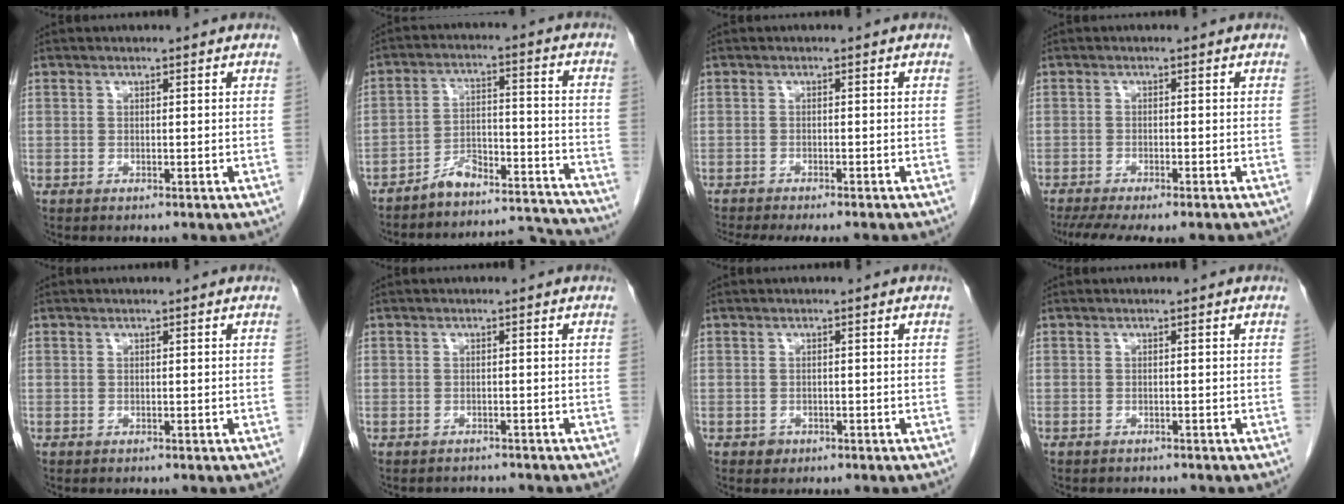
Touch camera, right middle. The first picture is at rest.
{"total": 14.2, "force": [-14.1, 1.3, 1.0], "torque": [0.001, 0.056, -0.201]}
{"total": 10.3, "force": [-9.1, 1.7, 4.5], "torque": [-0.061, -0.017, -0.120]}
{"total": 10.1, "force": [-8.2, 2.1, 5.5], "torque": [-0.086, -0.010, -0.118]}
{"total": 0.0}
{"total": 2.2, "force": [-2.0, 0.9, -0.4], "torque": [-0.001, -0.003, -0.031]}
{"total": 1.0, "force": [-0.6, 0.8, 0.2], "torque": [-0.001, 0.003, -0.007]}
{"total": 1.8, "force": [-1.7, 0.7, 0.3], "torque": [-0.009, -0.003, -0.020]}